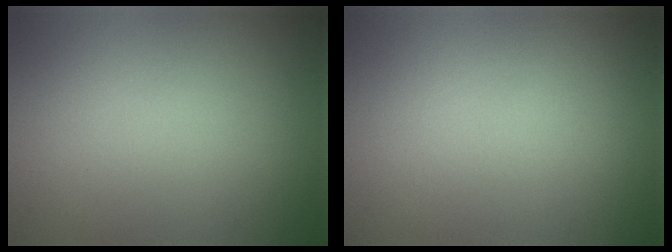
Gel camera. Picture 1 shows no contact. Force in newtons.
{"total": 0.0}